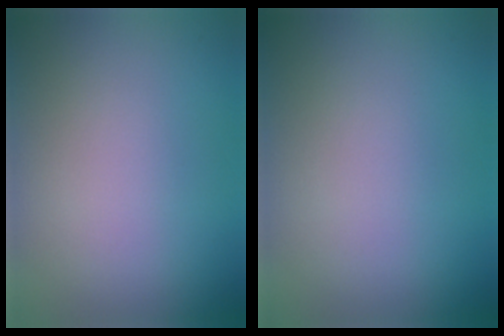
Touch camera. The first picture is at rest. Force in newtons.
{"total": 0.0}